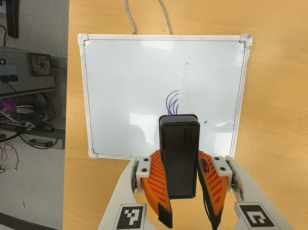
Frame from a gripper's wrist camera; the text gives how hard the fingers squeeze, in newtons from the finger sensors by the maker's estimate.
{"total": 8.9, "left": 7.7, "right": 10.2}